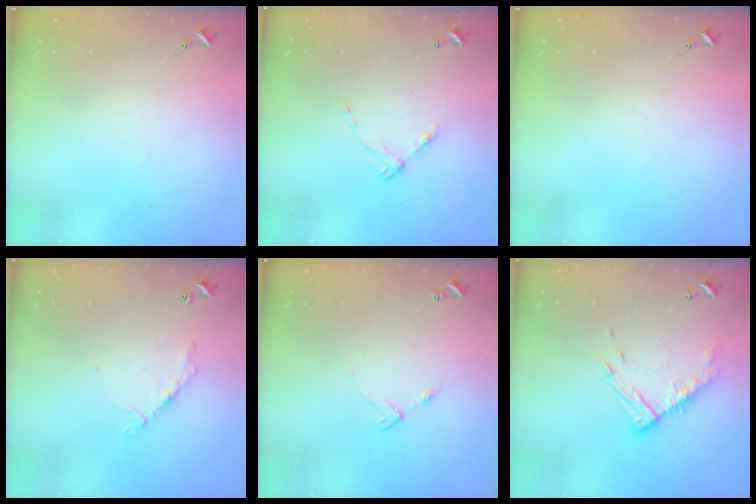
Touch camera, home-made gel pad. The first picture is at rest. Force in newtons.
{"total": 5.9, "press": 5.9, "slide": 0.4}
{"total": 0.0}
{"total": 6.4, "press": 6.4, "slide": 0.4}
{"total": 5.9, "press": 5.9, "slide": 0.6}
{"total": 13.1, "press": 13.1, "slide": 1.1}